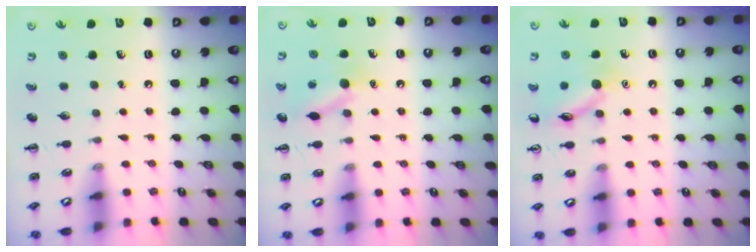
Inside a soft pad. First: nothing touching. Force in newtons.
{"total": 11.1, "press": 11.0, "slide": 1.7}
{"total": 10.7, "press": 10.6, "slide": 0.6}